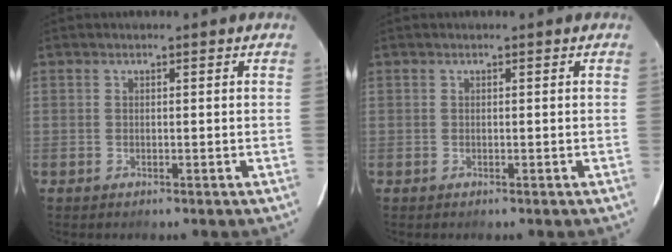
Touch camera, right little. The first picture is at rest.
{"total": 0.0}